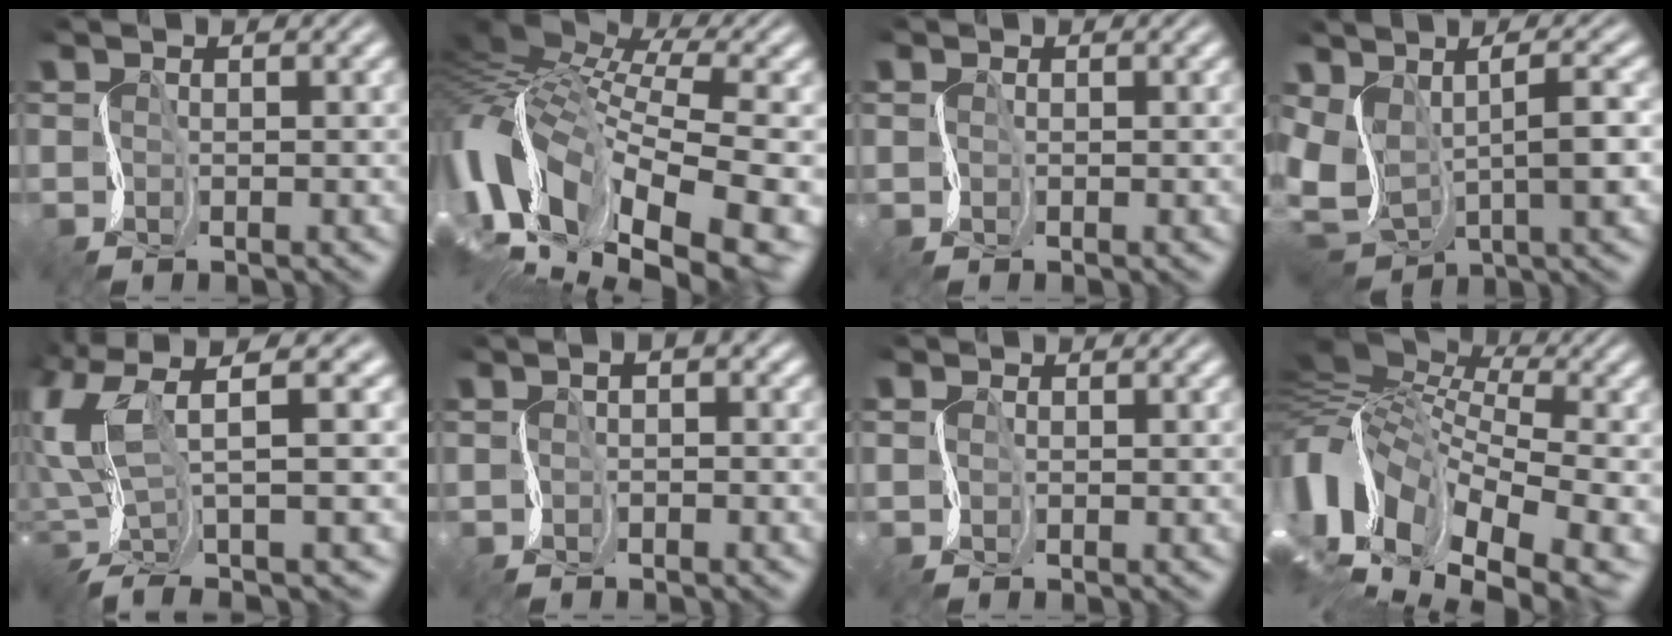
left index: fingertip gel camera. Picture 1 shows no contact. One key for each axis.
{"total": 14.9, "fx": -0.7, "fy": 8.2, "fz": 12.4, "tx": -0.252, "ty": 0.002, "tz": 0.007}
{"total": 0.7, "fx": 0.3, "fy": 0.6, "fz": -0.2, "tx": 0.007, "ty": 0.001, "tz": 0.006}
{"total": 6.6, "fx": 0.2, "fy": 3.9, "fz": 5.3, "tx": -0.110, "ty": 0.002, "tz": 0.005}
{"total": 8.0, "fx": 0.1, "fy": 3.0, "fz": 7.5, "tx": -0.153, "ty": 0.012, "tz": -0.008}
{"total": 0.9, "fx": -0.1, "fy": 0.5, "fz": 0.7, "tx": -0.006, "ty": 0.005, "tz": -0.003}
{"total": 1.2, "fx": 0.6, "fy": 1.1, "fz": 0.0, "tx": 0.005, "ty": 0.005, "tz": 0.005}
{"total": 15.3, "fx": 1.0, "fy": 9.6, "fz": 11.9, "tx": -0.227, "ty": -0.005, "tz": 0.054}